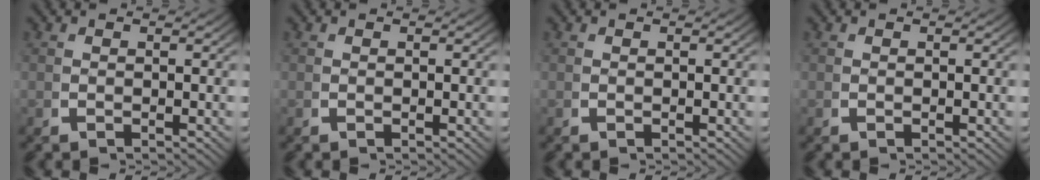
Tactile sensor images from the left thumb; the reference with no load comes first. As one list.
[{"total": 0.0}, {"total": 0.0}, {"total": 0.0}]